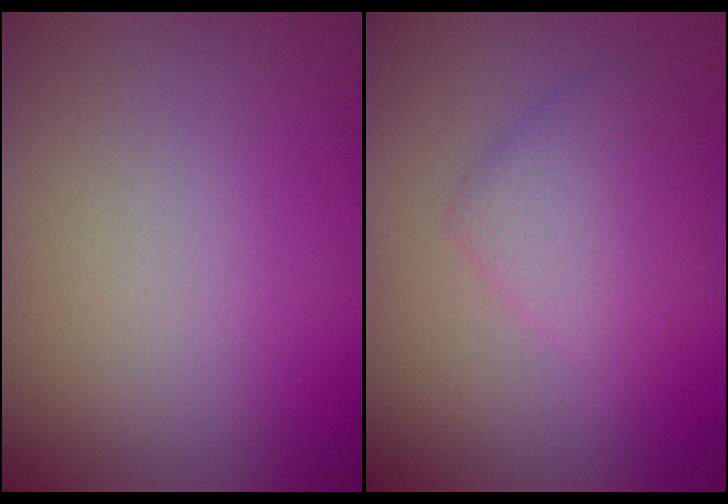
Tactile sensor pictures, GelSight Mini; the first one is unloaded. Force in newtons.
{"total": 2.9, "press": 2.9, "slide": 0.0}